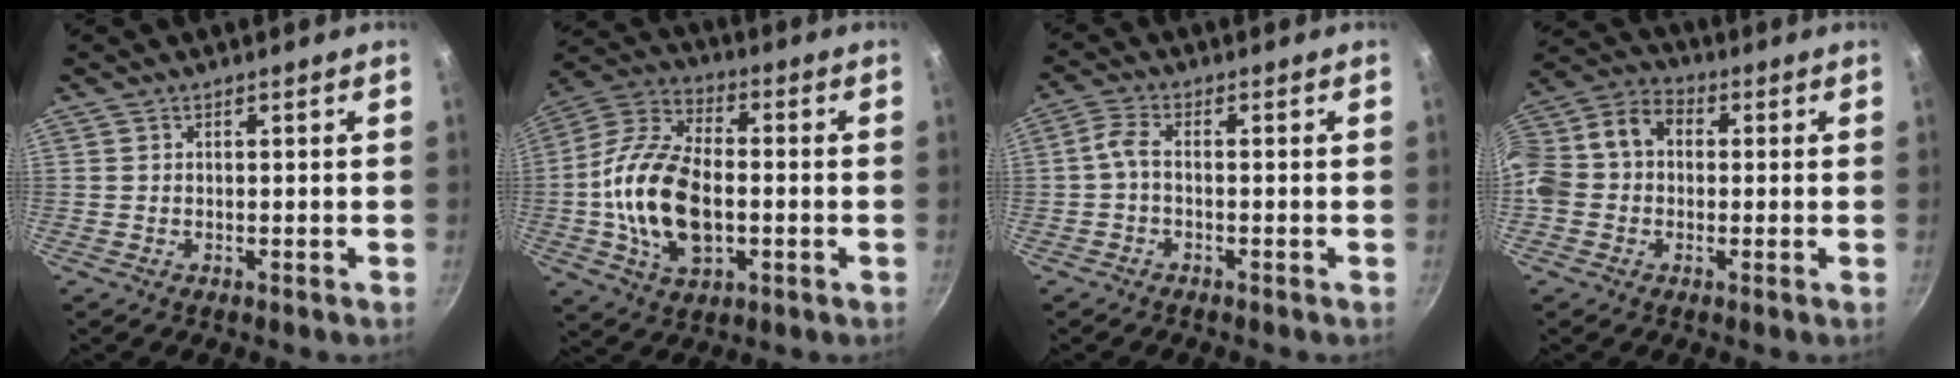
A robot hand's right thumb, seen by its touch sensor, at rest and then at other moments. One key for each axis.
{"total": 18.6, "fx": -2.0, "fy": 10.8, "fz": 15.0, "tx": -0.272, "ty": 0.028, "tz": -0.045}
{"total": 3.1, "fx": -1.0, "fy": 1.3, "fz": 2.7, "tx": -0.069, "ty": 0.013, "tz": -0.028}
{"total": 13.4, "fx": 0.2, "fy": 10.5, "fz": 8.2, "tx": -0.150, "ty": 0.047, "tz": -0.019}